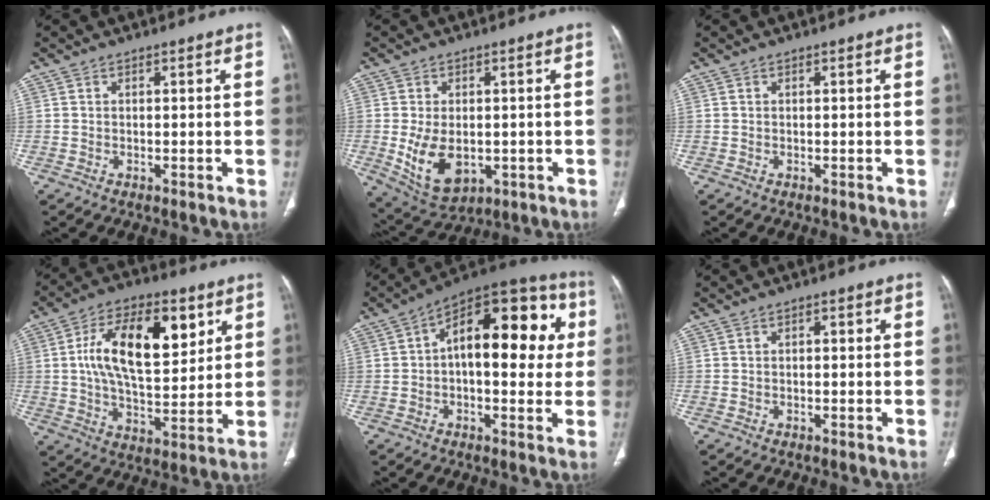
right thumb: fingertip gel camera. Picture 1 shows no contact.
{"total": 10.0, "force": [-1.5, 6.4, 7.5], "torque": [-0.122, -0.007, -0.005]}
{"total": 0.0}
{"total": 18.6, "force": [5.6, 9.2, 15.2], "torque": [-0.225, -0.011, 0.093]}
{"total": 20.9, "force": [3.0, 10.4, 17.9], "torque": [-0.212, 0.036, 0.031]}
{"total": 1.2, "force": [0.1, 0.6, 1.0], "torque": [-0.014, 0.002, -0.001]}